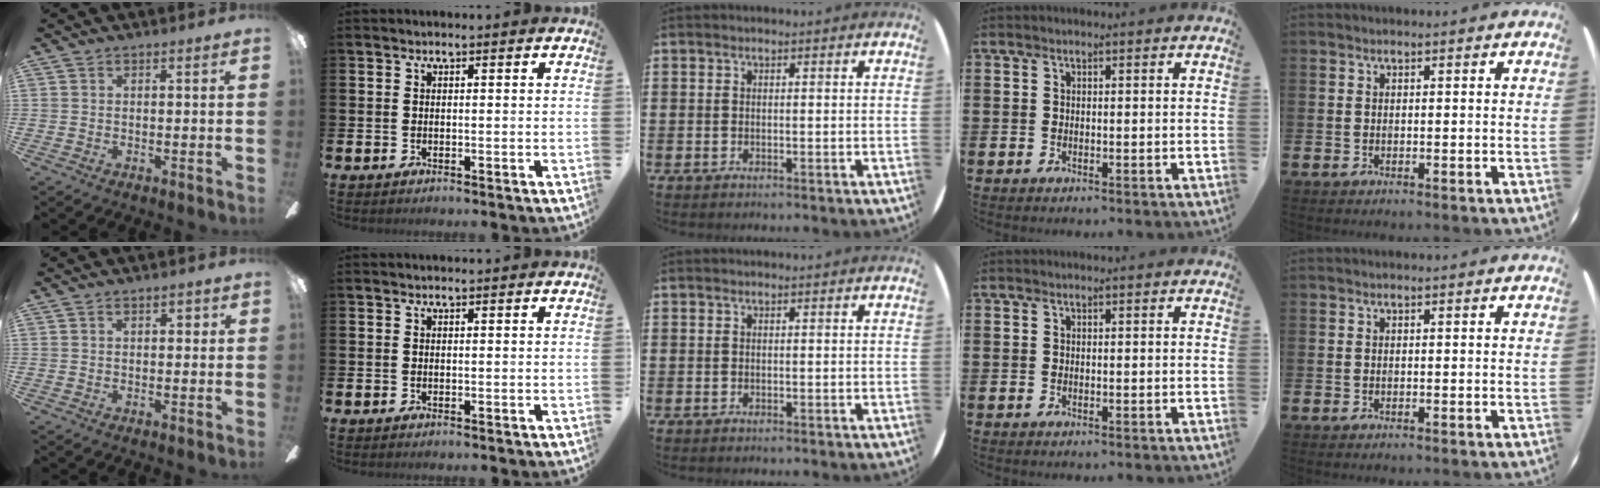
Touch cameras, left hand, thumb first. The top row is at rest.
{"thumb": {"total": 2.1, "force": [0.7, 1.2, 1.5], "torque": [-0.015, 0.002, 0.007]}}